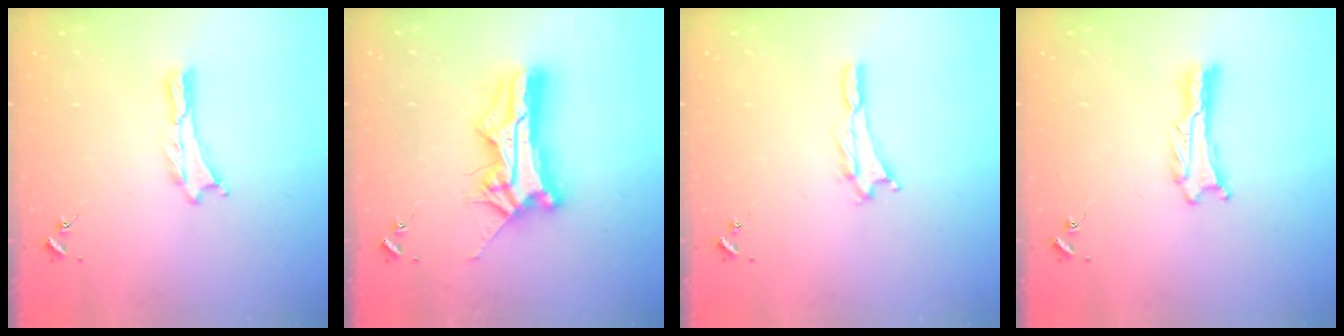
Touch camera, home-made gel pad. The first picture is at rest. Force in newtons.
{"total": 13.0, "press": 12.9, "slide": 1.2}
{"total": 0.7, "press": 0.7, "slide": 0.2}
{"total": 0.9, "press": 0.8, "slide": 0.1}